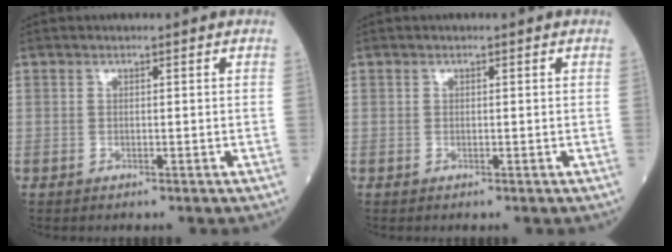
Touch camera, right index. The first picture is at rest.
{"total": 0.0}